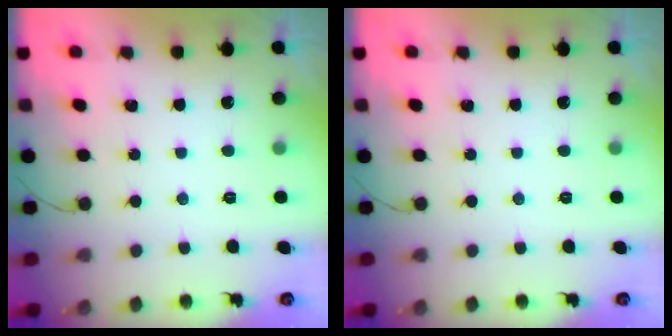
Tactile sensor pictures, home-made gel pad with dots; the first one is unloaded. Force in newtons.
{"total": 0.0}